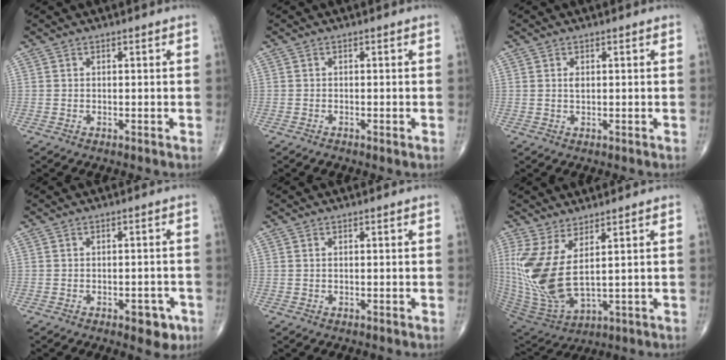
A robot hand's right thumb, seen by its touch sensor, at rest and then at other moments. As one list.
[{"total": 0.7, "force": [-0.5, 0.2, 0.5], "torque": [-0.009, -0.002, -0.011]}, {"total": 1.1, "force": [0.3, 0.5, 0.9], "torque": [-0.014, -0.001, 0.005]}, {"total": 4.5, "force": [-2.2, 2.3, 3.1], "torque": [-0.017, 0.010, -0.025]}, {"total": 0.0}, {"total": 14.5, "force": [3.4, 5.6, 12.9], "torque": [-0.300, -0.035, 0.085]}]